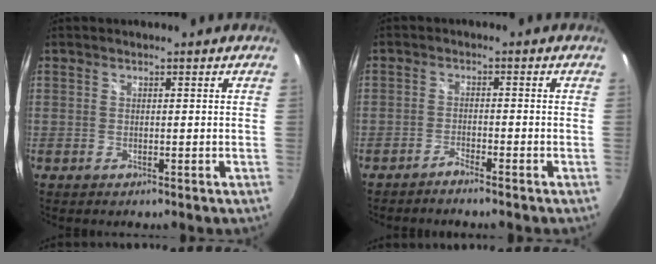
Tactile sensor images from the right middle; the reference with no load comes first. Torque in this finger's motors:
{"motor_torque": [-0.40, -0.01, 0.07, 0.00]}